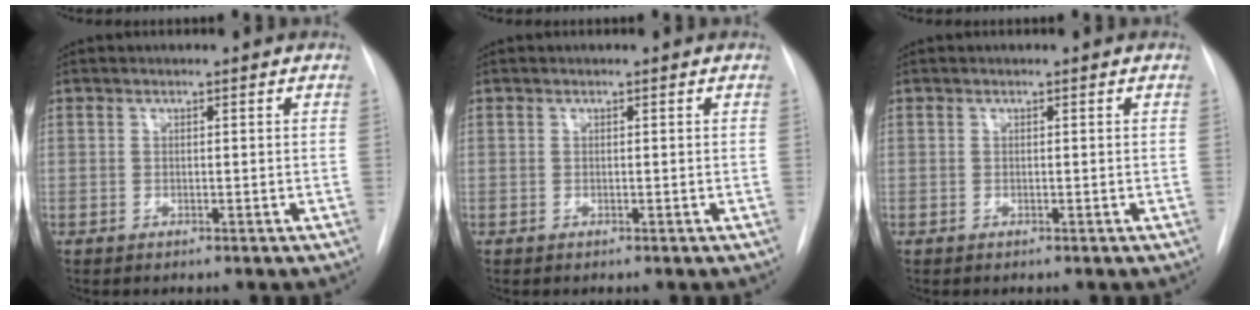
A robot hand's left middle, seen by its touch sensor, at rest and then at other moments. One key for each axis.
{"total": 0.0}
{"total": 0.0}